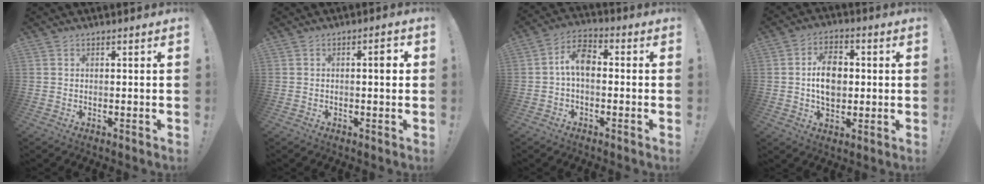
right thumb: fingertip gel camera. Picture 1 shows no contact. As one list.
[{"total": 2.9, "force": [0.2, 0.8, 2.8], "torque": [-0.030, 0.001, -0.005]}, {"total": 8.1, "force": [-0.2, 4.4, 6.7], "torque": [-0.118, 0.013, -0.001]}, {"total": 11.0, "force": [0.2, 7.9, 7.7], "torque": [-0.121, 0.011, 0.006]}]